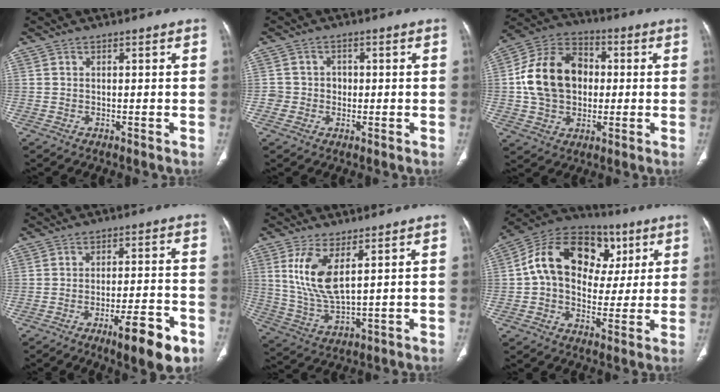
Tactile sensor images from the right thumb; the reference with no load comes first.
{"total": 3.4, "force": [-0.3, 3.3, 0.6], "torque": [0.019, 0.012, -0.007]}
{"total": 16.5, "force": [0.5, 12.6, 10.6], "torque": [-0.166, 0.025, 0.007]}
{"total": 11.3, "force": [-6.2, 2.6, 9.1], "torque": [-0.125, 0.026, -0.085]}
{"total": 9.5, "force": [3.5, 3.4, 8.2], "torque": [-0.173, -0.024, 0.083]}
{"total": 19.9, "force": [4.7, 14.4, 12.9], "torque": [-0.182, 0.024, 0.068]}